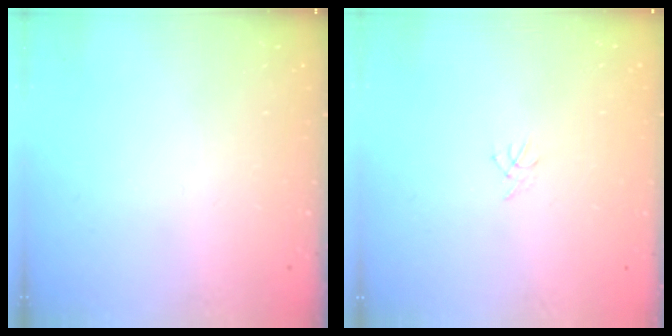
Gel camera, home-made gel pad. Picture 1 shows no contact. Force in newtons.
{"total": 0.5, "press": 0.4, "slide": 0.3}